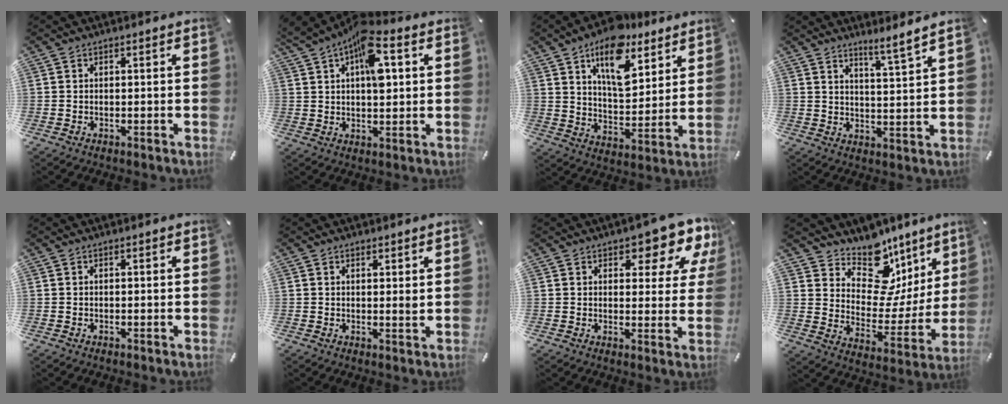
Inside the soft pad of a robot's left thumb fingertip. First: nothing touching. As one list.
[{"total": 10.9, "force": [4.2, 5.4, 8.5], "torque": [-0.127, -0.009, 0.071]}, {"total": 16.4, "force": [10.3, 8.6, 9.5], "torque": [-0.151, -0.052, 0.180]}, {"total": 5.5, "force": [5.0, -0.4, 2.0], "torque": [-0.038, -0.040, 0.086]}, {"total": 0.0}, {"total": 1.7, "force": [1.2, 0.6, 1.1], "torque": [-0.014, -0.005, 0.020]}, {"total": 8.3, "force": [5.5, 3.9, 4.9], "torque": [-0.047, -0.045, 0.087]}, {"total": 14.1, "force": [10.2, 8.3, 5.1], "torque": [-0.067, -0.111, 0.177]}]